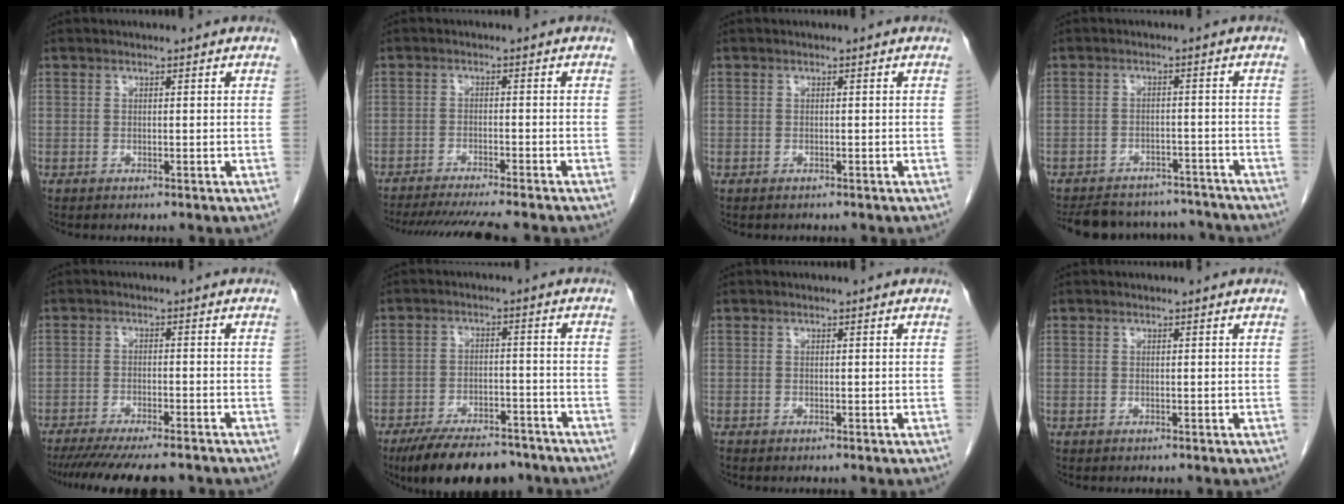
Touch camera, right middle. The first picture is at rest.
{"total": 13.0, "force": [-11.5, 0.3, 6.0], "torque": [-0.083, -0.025, -0.164]}
{"total": 0.6, "force": [-0.5, 0.3, 0.0], "torque": [-0.010, 0.002, -0.009]}
{"total": 14.8, "force": [-13.6, 4.8, 3.6], "torque": [-0.077, 0.008, -0.175]}
{"total": 13.9, "force": [-12.0, 1.9, 6.8], "torque": [-0.109, -0.032, -0.172]}
{"total": 13.0, "force": [-10.6, 4.6, 5.9], "torque": [-0.081, 0.000, -0.161]}
{"total": 0.0}
{"total": 0.0}